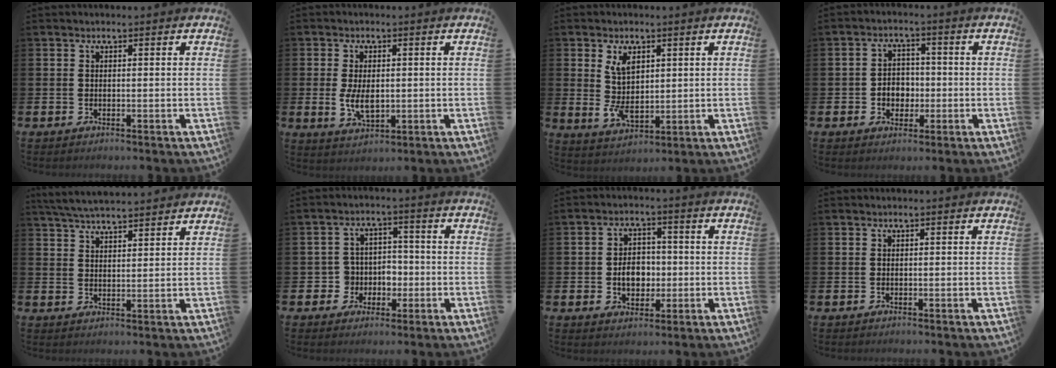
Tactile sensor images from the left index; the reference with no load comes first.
{"total": 4.6, "force": [0.0, 2.5, 3.8], "torque": [-0.061, 0.001, -0.001]}
{"total": 5.1, "force": [1.8, 3.0, 3.7], "torque": [-0.055, -0.007, 0.028]}
{"total": 3.4, "force": [-0.8, 3.0, 1.3], "torque": [-0.026, 0.004, -0.023]}
{"total": 4.8, "force": [4.8, 0.2, 0.9], "torque": [-0.038, -0.018, 0.087]}
{"total": 4.5, "force": [-1.4, 4.2, 0.5], "torque": [-0.028, 0.008, -0.031]}
{"total": 4.6, "force": [-0.8, 3.6, 2.8], "torque": [-0.037, 0.001, -0.024]}
{"total": 0.0}